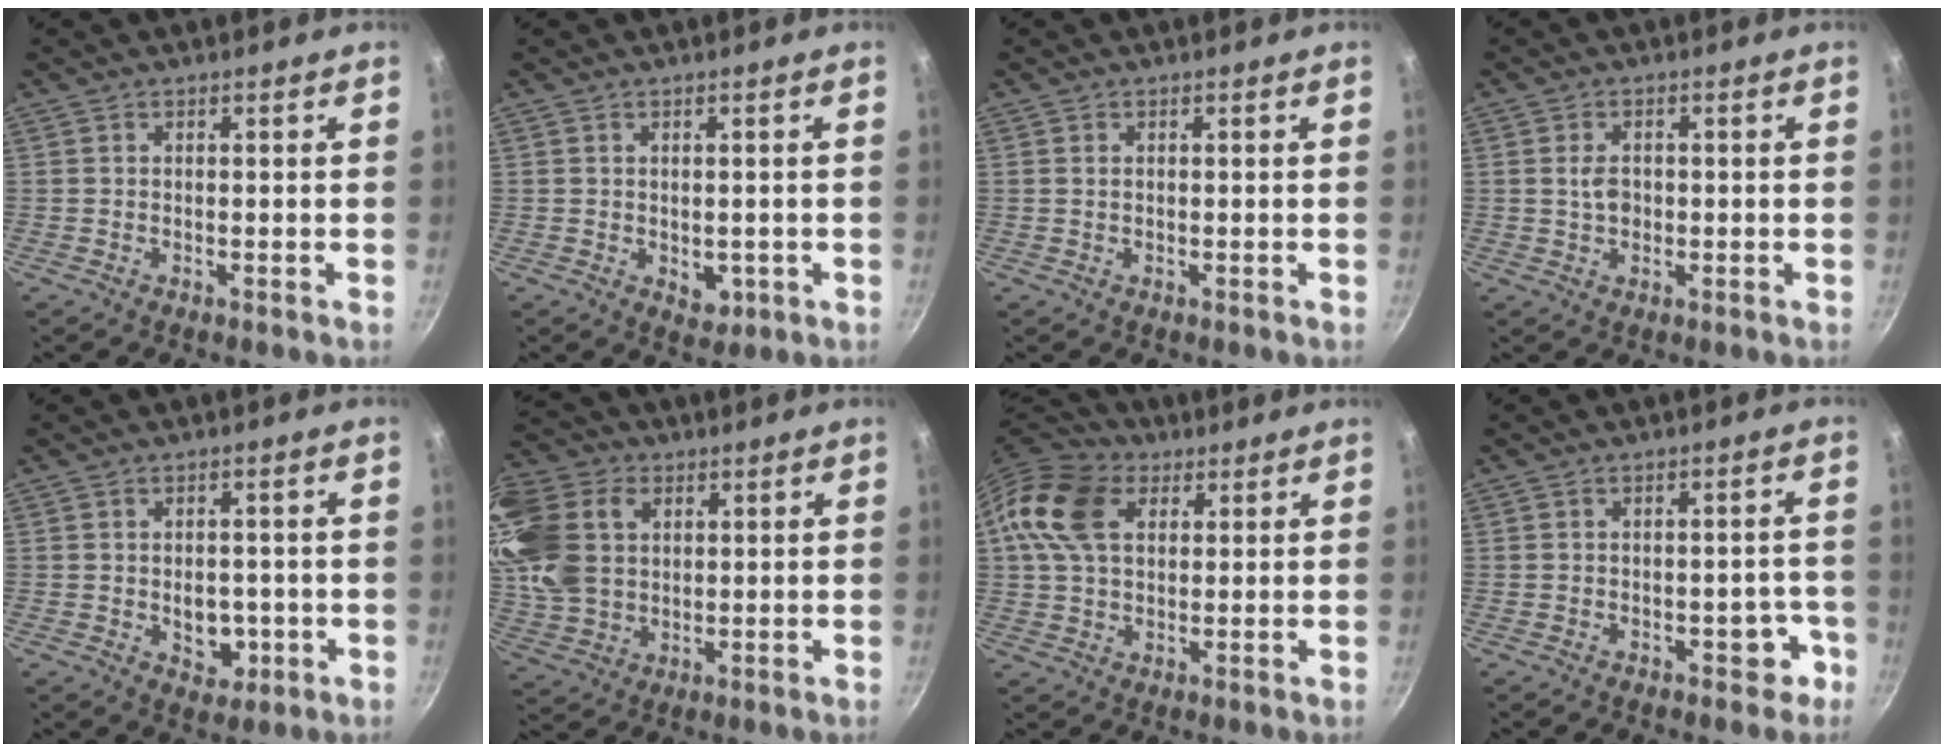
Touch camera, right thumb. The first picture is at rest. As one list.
[{"total": 3.2, "force": [-0.5, 2.3, 2.2], "torque": [-0.019, -0.001, -0.001]}, {"total": 0.7, "force": [0.2, 0.5, 0.5], "torque": [-0.007, 0.002, 0.004]}, {"total": 3.3, "force": [0.1, 2.4, 2.3], "torque": [-0.031, 0.004, 0.000]}, {"total": 5.9, "force": [-1.1, 4.3, 3.9], "torque": [-0.030, 0.004, -0.008]}, {"total": 18.4, "force": [4.4, 13.7, 11.5], "torque": [-0.224, 0.001, 0.087]}, {"total": 13.0, "force": [3.9, 9.0, 8.5], "torque": [-0.146, 0.010, 0.056]}, {"total": 4.4, "force": [-2.3, 2.7, 2.7], "torque": [0.002, 0.031, -0.021]}]